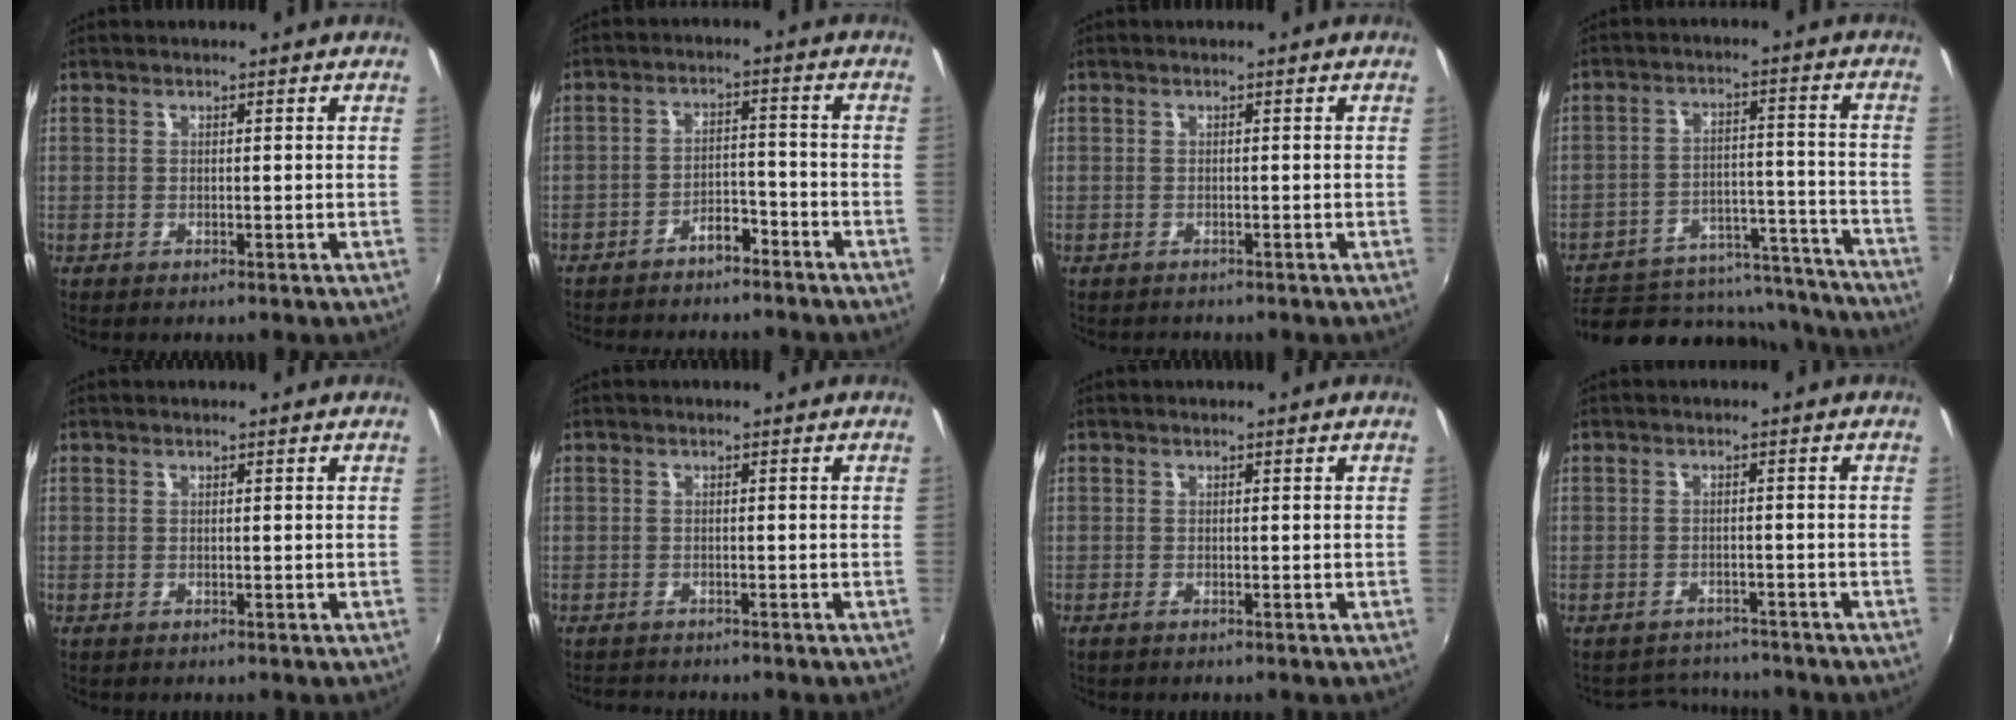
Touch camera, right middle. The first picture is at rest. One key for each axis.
{"total": 8.7, "fx": -7.6, "fy": 3.0, "fz": 3.2, "tx": -0.076, "ty": 0.019, "tz": -0.104}
{"total": 0.9, "fx": -0.9, "fy": 0.4, "fz": 0.0, "tx": -0.004, "ty": 0.002, "tz": -0.013}
{"total": 19.9, "fx": -15.9, "fy": 9.6, "fz": 7.1, "tx": -0.138, "ty": 0.037, "tz": -0.184}
{"total": 0.0}
{"total": 2.3, "fx": -2.1, "fy": 0.8, "fz": 0.1, "tx": -0.011, "ty": -0.002, "tz": -0.040}
{"total": 0.7, "fx": -0.6, "fy": 0.1, "fz": 0.4, "tx": -0.008, "ty": -0.003, "tz": -0.012}
{"total": 5.0, "fx": -4.7, "fy": 1.6, "fz": -0.1, "tx": -0.012, "ty": 0.011, "tz": -0.072}